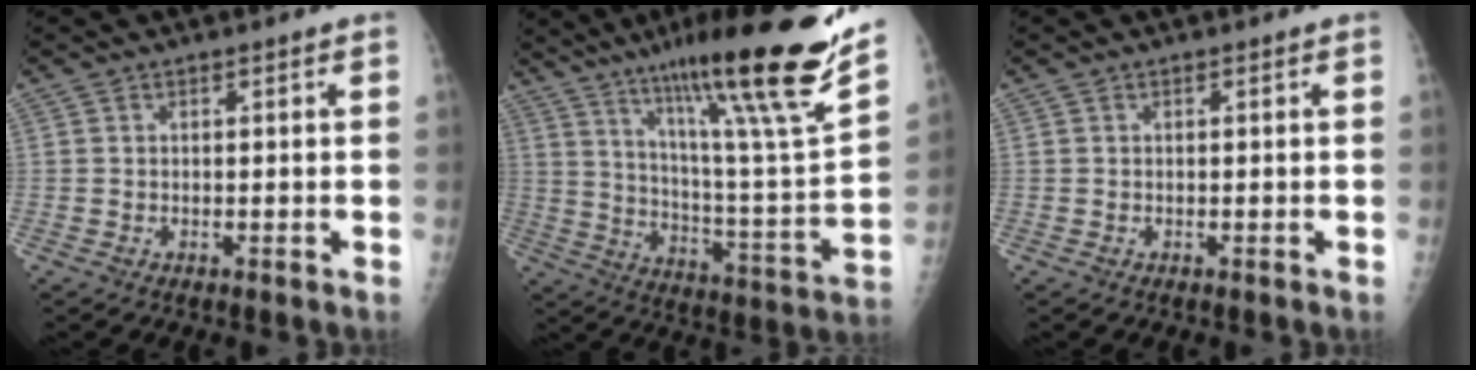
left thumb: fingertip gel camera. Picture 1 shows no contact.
{"total": 27.0, "force": [18.6, 1.4, 19.5], "torque": [-0.283, -0.092, 0.295]}
{"total": 0.0}